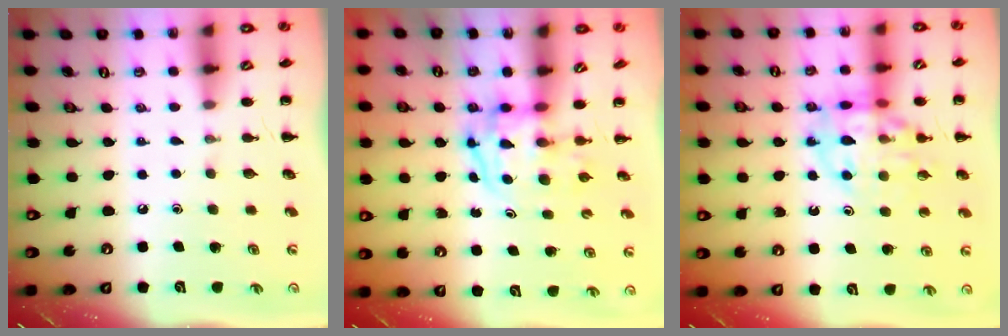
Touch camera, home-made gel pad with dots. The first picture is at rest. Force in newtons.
{"total": 3.8, "press": 3.8, "slide": 0.6}
{"total": 15.3, "press": 15.0, "slide": 2.8}